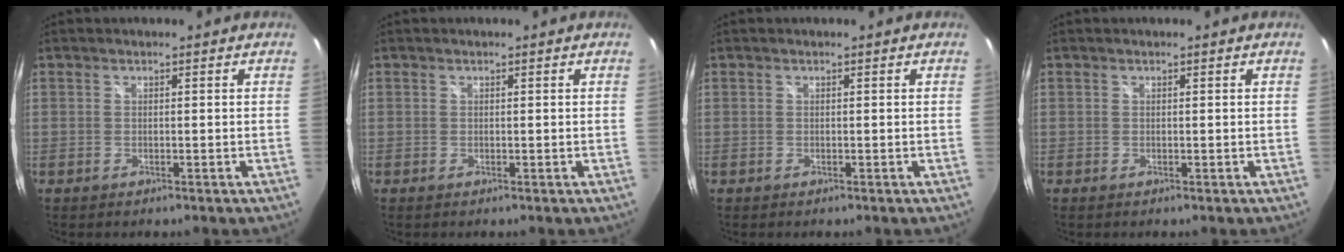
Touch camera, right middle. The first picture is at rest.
{"total": 0.0}
{"total": 0.0}
{"total": 0.0}